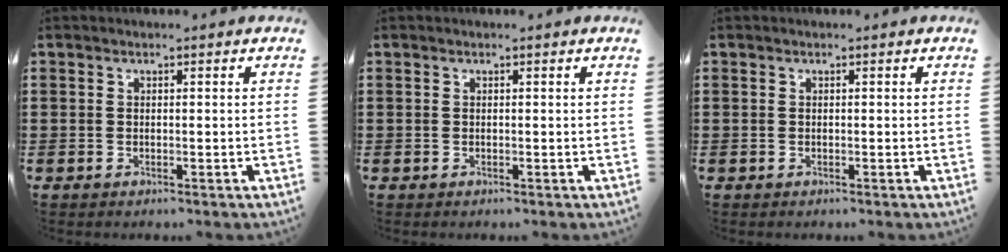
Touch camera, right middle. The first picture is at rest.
{"total": 0.0}
{"total": 0.0}